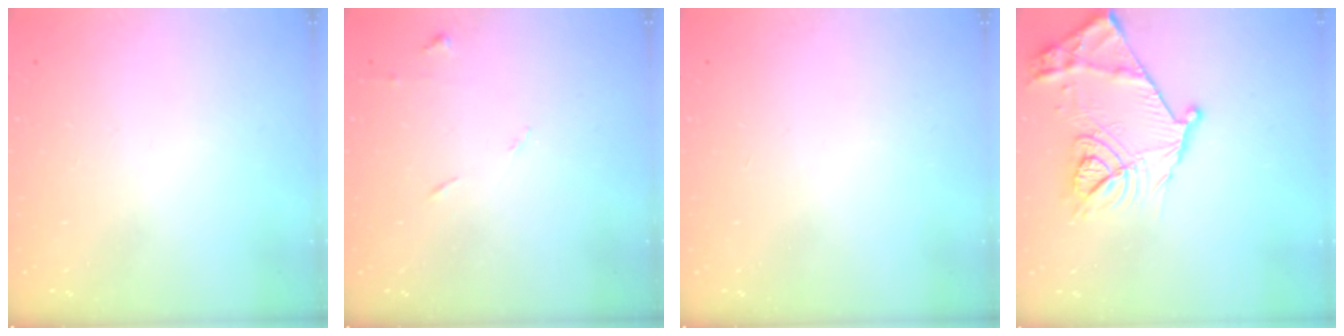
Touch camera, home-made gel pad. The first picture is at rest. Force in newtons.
{"total": 5.3, "press": 5.2, "slide": 0.7}
{"total": 0.0}
{"total": 19.0, "press": 19.0, "slide": 0.7}